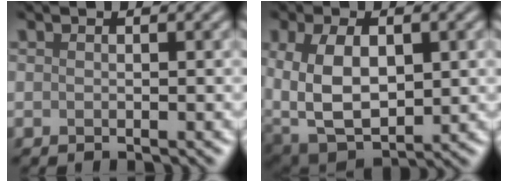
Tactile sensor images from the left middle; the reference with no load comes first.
{"total": 8.7, "force": [0.4, 5.4, 6.8], "torque": [-0.150, -0.015, 0.019]}